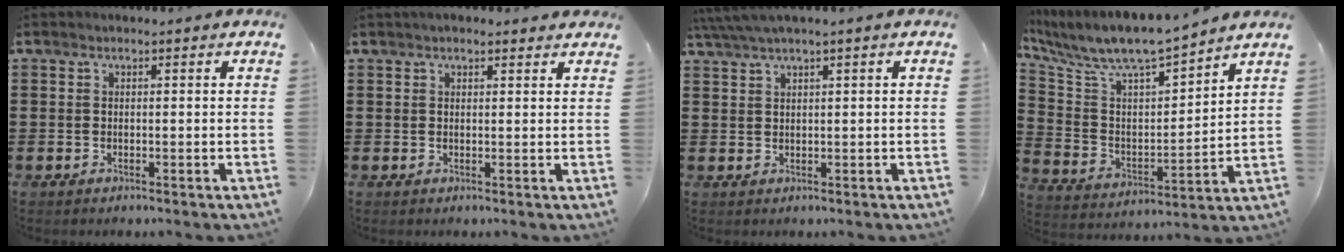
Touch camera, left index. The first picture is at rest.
{"total": 1.8, "force": [1.6, 0.5, 0.7], "torque": [-0.017, 0.006, 0.029]}
{"total": 2.3, "force": [1.5, -0.2, 1.8], "torque": [-0.036, 0.001, 0.028]}
{"total": 7.4, "force": [6.7, 1.0, 3.0], "torque": [-0.091, -0.051, 0.108]}